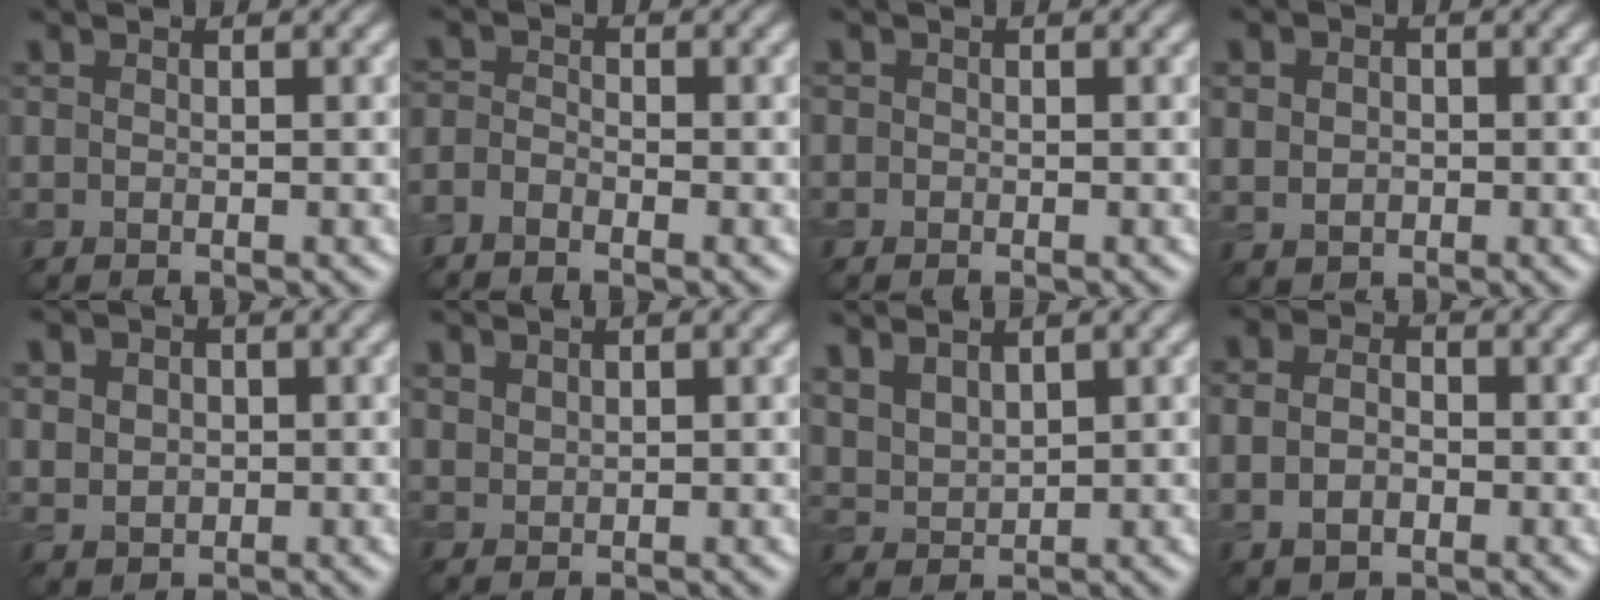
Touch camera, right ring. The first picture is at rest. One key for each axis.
{"total": 1.9, "fx": -1.5, "fy": 0.8, "fz": 0.8, "tx": -0.018, "ty": 0.001, "tz": -0.039}
{"total": 0.6, "fx": -0.1, "fy": 0.5, "fz": 0.0, "tx": 0.005, "ty": -0.006, "tz": -0.006}
{"total": 2.9, "fx": 0.4, "fy": 2.5, "fz": 1.5, "tx": -0.023, "ty": 0.012, "tz": -0.004}
{"total": 4.3, "fx": 1.4, "fy": 3.5, "fz": 2.0, "tx": -0.047, "ty": 0.015, "tz": 0.015}
{"total": 1.1, "fx": 0.9, "fy": 0.6, "fz": 0.2, "tx": -0.008, "ty": -0.001, "tz": 0.022}
{"total": 3.9, "fx": 2.4, "fy": 2.2, "fz": 2.2, "tx": -0.057, "ty": 0.012, "tz": 0.046}
{"total": 3.3, "fx": -0.3, "fy": 2.5, "fz": 2.2, "tx": -0.038, "ty": -0.001, "tz": -0.011}